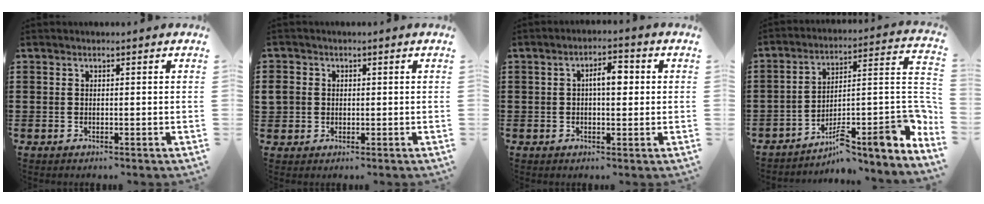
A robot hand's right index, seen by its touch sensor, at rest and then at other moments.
{"total": 2.2, "force": [0.1, 2.1, 0.6], "torque": [-0.020, 0.009, 0.000]}
{"total": 4.3, "force": [0.4, 1.7, 4.0], "torque": [-0.061, 0.002, 0.000]}
{"total": 9.8, "force": [-4.7, 2.6, 8.2], "torque": [-0.111, -0.015, -0.086]}